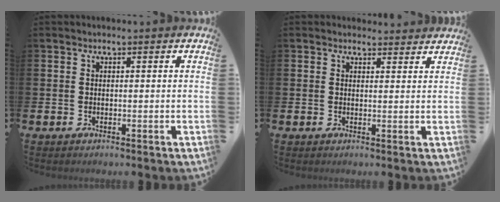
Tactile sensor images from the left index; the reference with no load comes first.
{"total": 1.8, "force": [1.8, 0.5, -0.1], "torque": [0.009, -0.008, 0.031]}